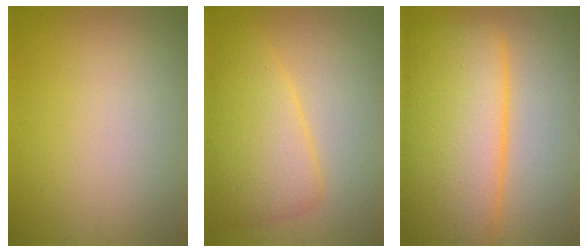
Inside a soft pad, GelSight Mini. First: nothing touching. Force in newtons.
{"total": 5.5, "press": 5.5, "slide": 0.2}
{"total": 12.0, "press": 12.0, "slide": 0.5}